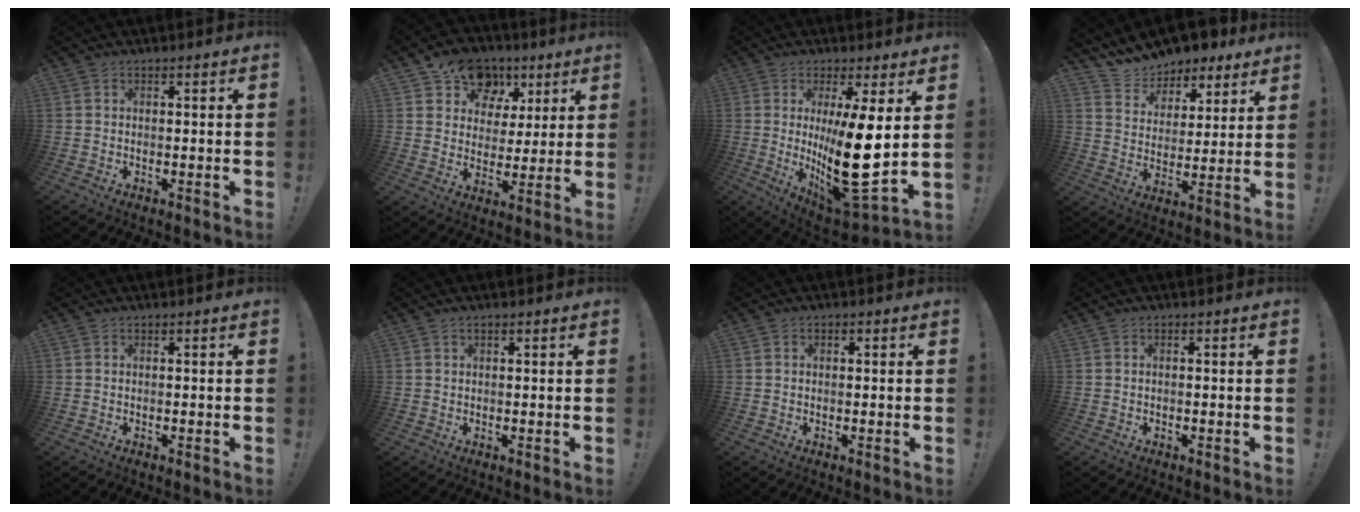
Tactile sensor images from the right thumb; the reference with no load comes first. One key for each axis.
{"total": 13.8, "fx": 7.5, "fy": 10.5, "fz": 4.7, "tx": -0.065, "ty": -0.035, "tz": 0.143}
{"total": 19.6, "fx": 2.0, "fy": 5.6, "fz": 18.6, "tx": -0.298, "ty": -0.051, "tz": 0.039}
{"total": 11.2, "fx": 10.2, "fy": 4.1, "fz": 1.7, "tx": -0.047, "ty": -0.085, "tz": 0.185}
{"total": 0.0}
{"total": 0.8, "fx": 0.5, "fy": 0.3, "fz": 0.6, "tx": -0.020, "ty": 0.003, "tz": 0.011}
{"total": 0.9, "fx": -0.2, "fy": 0.7, "fz": 0.6, "tx": -0.017, "ty": 0.007, "tz": -0.002}
{"total": 0.6, "fx": -0.4, "fy": 0.0, "fz": 0.5, "tx": -0.011, "ty": 0.000, "tz": -0.006}